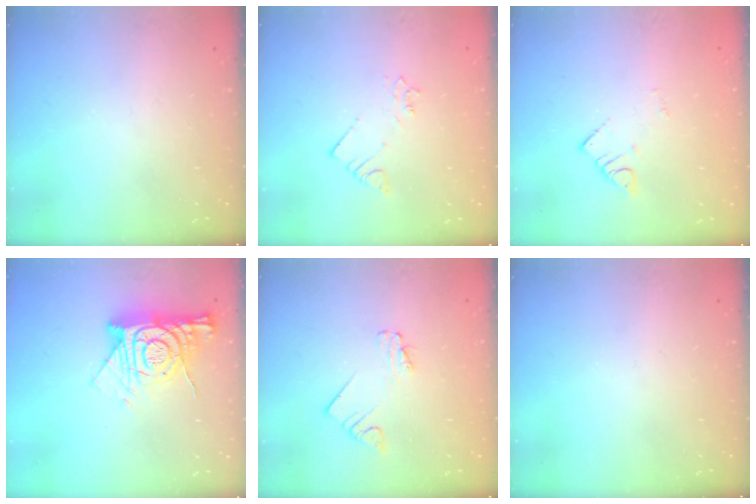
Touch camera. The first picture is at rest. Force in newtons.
{"total": 2.7, "press": 2.7, "slide": 0.3}
{"total": 2.7, "press": 2.7, "slide": 0.1}
{"total": 13.6, "press": 13.5, "slide": 1.3}
{"total": 2.0, "press": 2.0, "slide": 0.3}
{"total": 0.0}